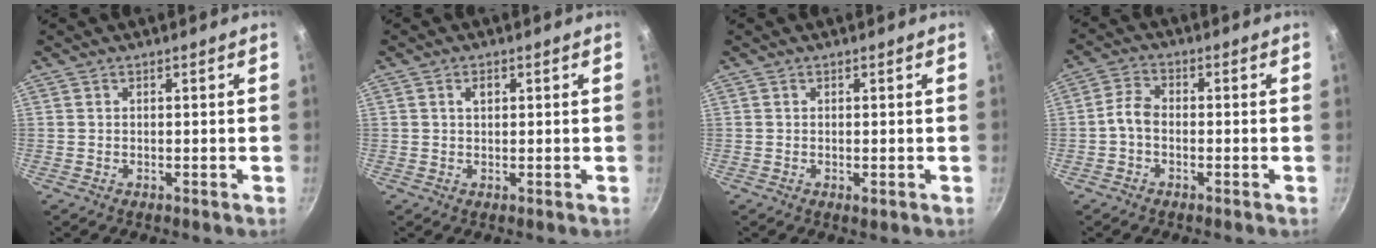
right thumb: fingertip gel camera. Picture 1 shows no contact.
{"total": 1.8, "force": [0.6, 1.1, 1.3], "torque": [-0.014, 0.002, 0.009]}
{"total": 0.9, "force": [-0.3, 0.3, 0.8], "torque": [-0.015, -0.003, -0.004]}
{"total": 3.7, "force": [-1.2, 2.4, 2.6], "torque": [-0.054, 0.023, -0.034]}